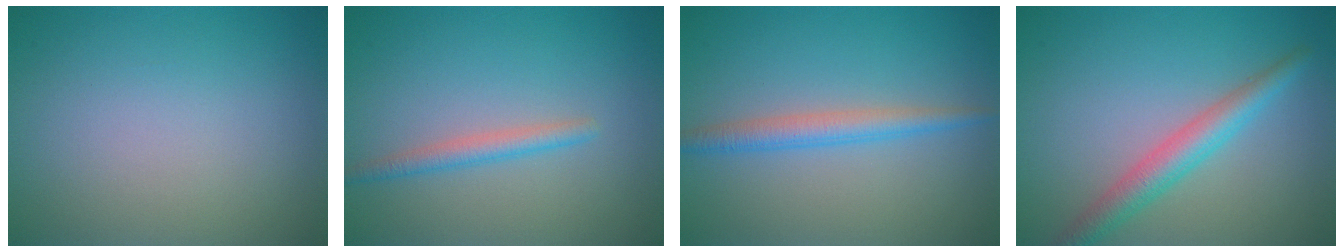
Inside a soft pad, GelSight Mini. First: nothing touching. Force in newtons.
{"total": 1.8, "press": 1.8, "slide": 0.1}
{"total": 2.6, "press": 2.6, "slide": 0.0}
{"total": 3.6, "press": 3.6, "slide": 0.0}